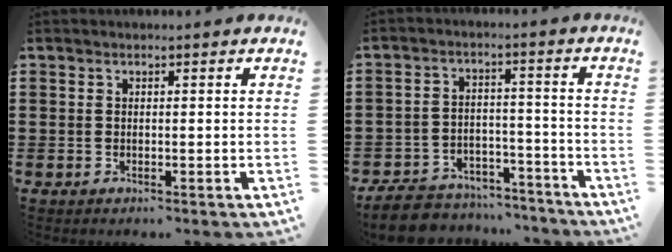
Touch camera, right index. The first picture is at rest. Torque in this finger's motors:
{"motor_torque": [0.05, 0.46, -0.56, -0.21]}